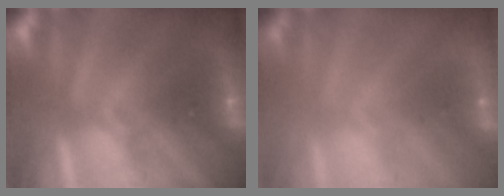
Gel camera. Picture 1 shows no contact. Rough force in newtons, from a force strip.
{"total": 2.4}